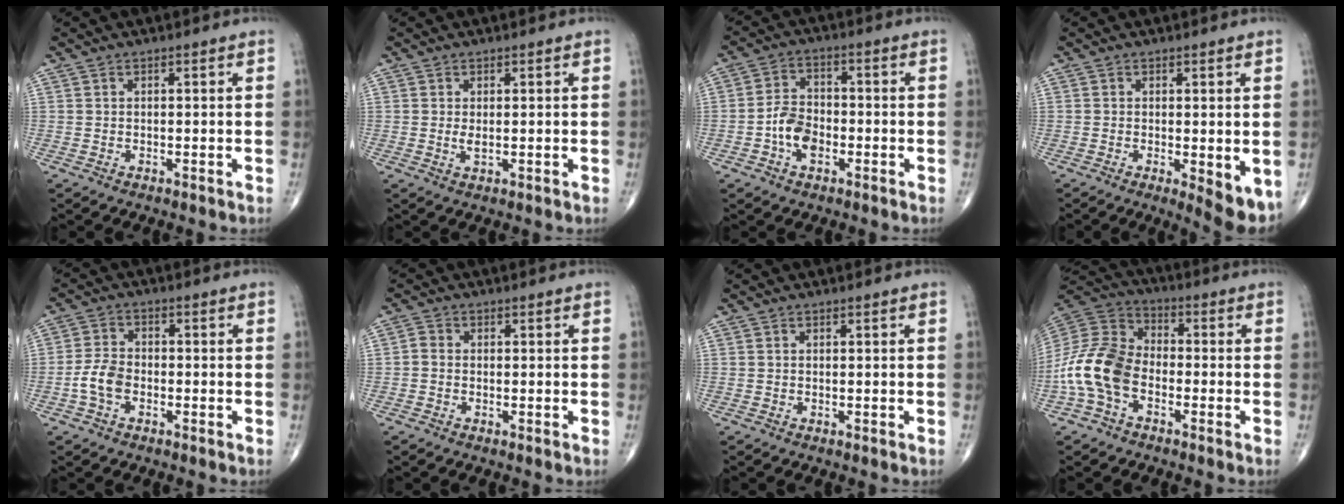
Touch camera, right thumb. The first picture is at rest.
{"total": 1.4, "force": [0.2, 0.5, 1.3], "torque": [-0.026, -0.005, 0.006]}
{"total": 6.5, "force": [-2.3, 4.3, 4.4], "torque": [-0.066, 0.020, -0.049]}
{"total": 6.3, "force": [-1.2, 2.1, 5.8], "torque": [-0.076, -0.018, -0.014]}
{"total": 5.2, "force": [-1.9, 3.3, 3.5], "torque": [-0.072, 0.016, -0.042]}
{"total": 1.6, "force": [-0.4, 1.3, 0.9], "torque": [-0.011, 0.003, -0.012]}
{"total": 0.0}
{"total": 13.7, "force": [-4.3, 9.0, 9.5], "torque": [-0.190, 0.044, -0.094]}